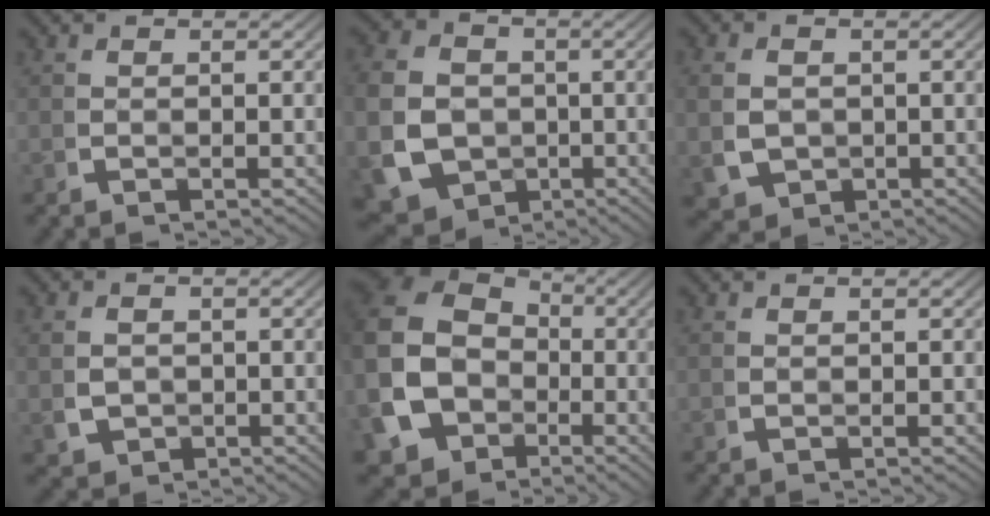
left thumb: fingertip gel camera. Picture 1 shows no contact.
{"total": 12.9, "force": [-3.4, 11.3, 5.2], "torque": [-0.133, -0.056, -0.046]}
{"total": 5.2, "force": [-0.6, 4.4, 2.8], "torque": [-0.069, -0.029, 0.006]}
{"total": 3.7, "force": [-0.4, 3.1, 1.9], "torque": [-0.052, -0.021, 0.007]}
{"total": 13.6, "force": [-0.2, 11.2, 7.8], "torque": [-0.194, -0.048, 0.012]}
{"total": 0.0}